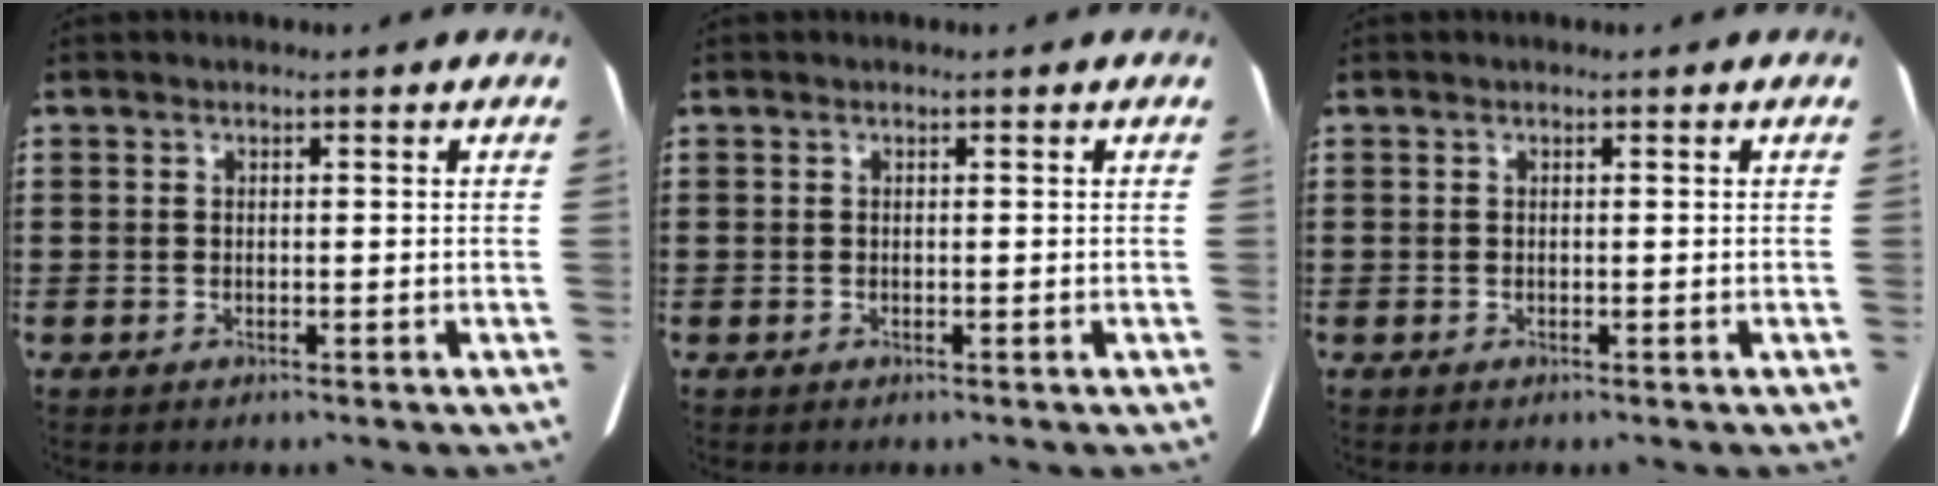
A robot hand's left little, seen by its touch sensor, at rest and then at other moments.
{"total": 0.0}
{"total": 0.0}